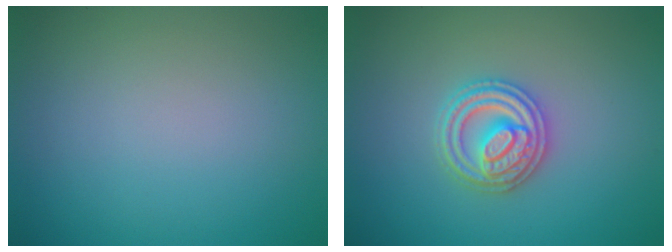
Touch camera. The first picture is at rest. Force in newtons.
{"total": 3.7, "press": 3.6, "slide": 0.6}